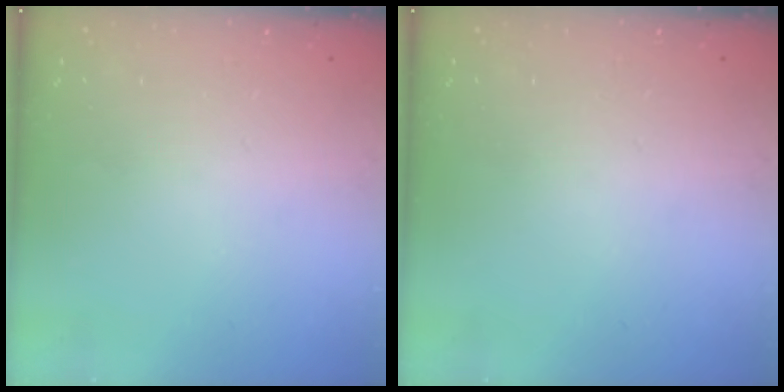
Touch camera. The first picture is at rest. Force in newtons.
{"total": 0.0}